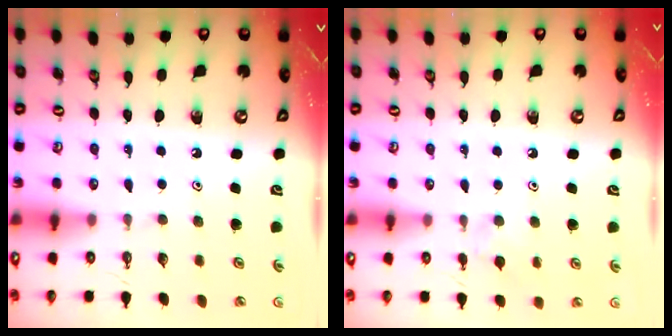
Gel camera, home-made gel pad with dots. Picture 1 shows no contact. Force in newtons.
{"total": 5.4, "press": 5.4, "slide": 0.8}